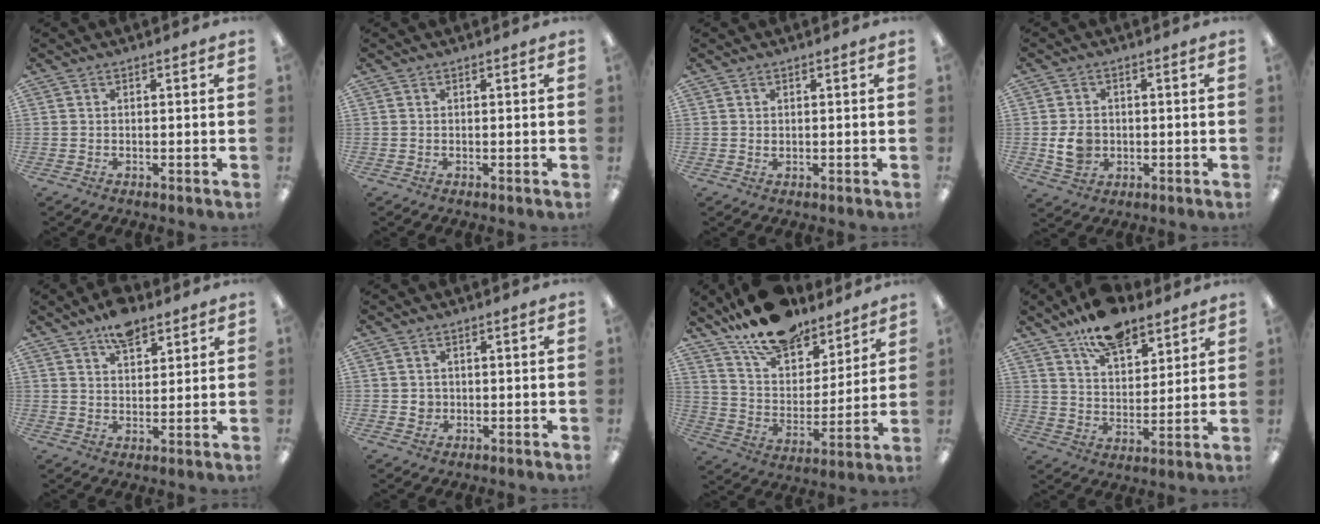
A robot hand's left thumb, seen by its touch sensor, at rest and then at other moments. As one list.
[{"total": 0.0}, {"total": 0.6, "force": [0.4, 0.3, 0.2], "torque": [-0.005, 0.001, 0.007]}, {"total": 6.0, "force": [-0.5, 5.0, 3.2], "torque": [-0.047, -0.002, -0.012]}, {"total": 7.4, "force": [5.7, 3.4, 3.4], "torque": [-0.049, -0.029, 0.100]}, {"total": 2.2, "force": [0.2, 2.1, 0.6], "torque": [-0.006, 0.001, 0.000]}, {"total": 17.3, "force": [14.3, 7.3, 6.4], "torque": [-0.125, -0.096, 0.257]}, {"total": 12.4, "force": [9.6, 5.7, 5.3], "torque": [-0.084, -0.054, 0.176]}]